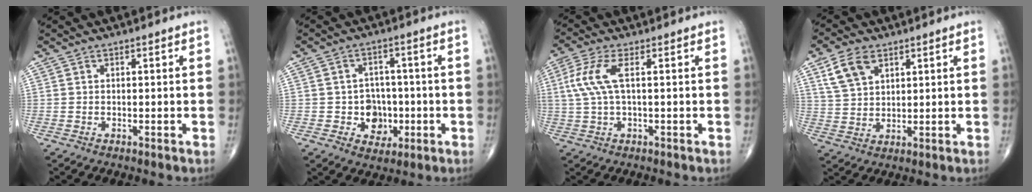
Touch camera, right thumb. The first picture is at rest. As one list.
[{"total": 6.4, "force": [-1.4, 5.5, 3.0], "torque": [-0.003, 0.015, -0.018]}, {"total": 6.9, "force": [1.3, 2.0, 6.5], "torque": [-0.184, 0.013, 0.027]}, {"total": 7.3, "force": [3.9, 4.4, 4.4], "torque": [-0.076, -0.010, 0.080]}]